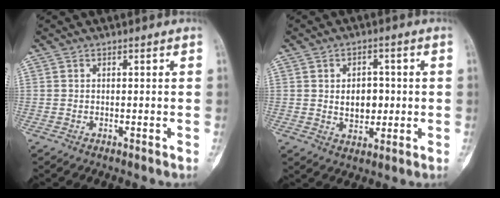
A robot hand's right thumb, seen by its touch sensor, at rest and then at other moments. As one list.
[{"total": 6.7, "force": [0.3, 4.7, 4.7], "torque": [-0.046, -0.002, 0.011]}]